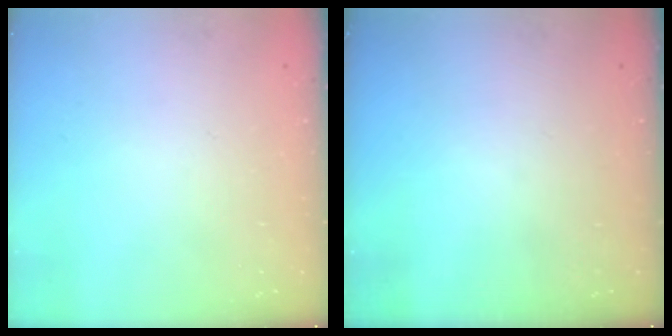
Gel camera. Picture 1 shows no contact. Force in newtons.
{"total": 0.0}